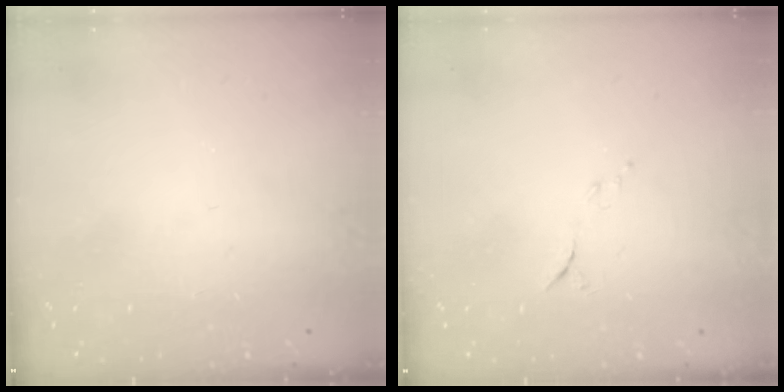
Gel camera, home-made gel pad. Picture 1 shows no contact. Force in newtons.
{"total": 5.5, "press": 5.4, "slide": 1.1}